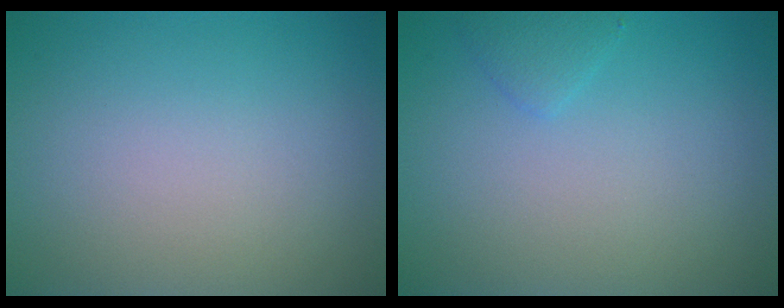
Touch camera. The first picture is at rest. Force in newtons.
{"total": 1.1, "press": 1.1, "slide": 0.1}